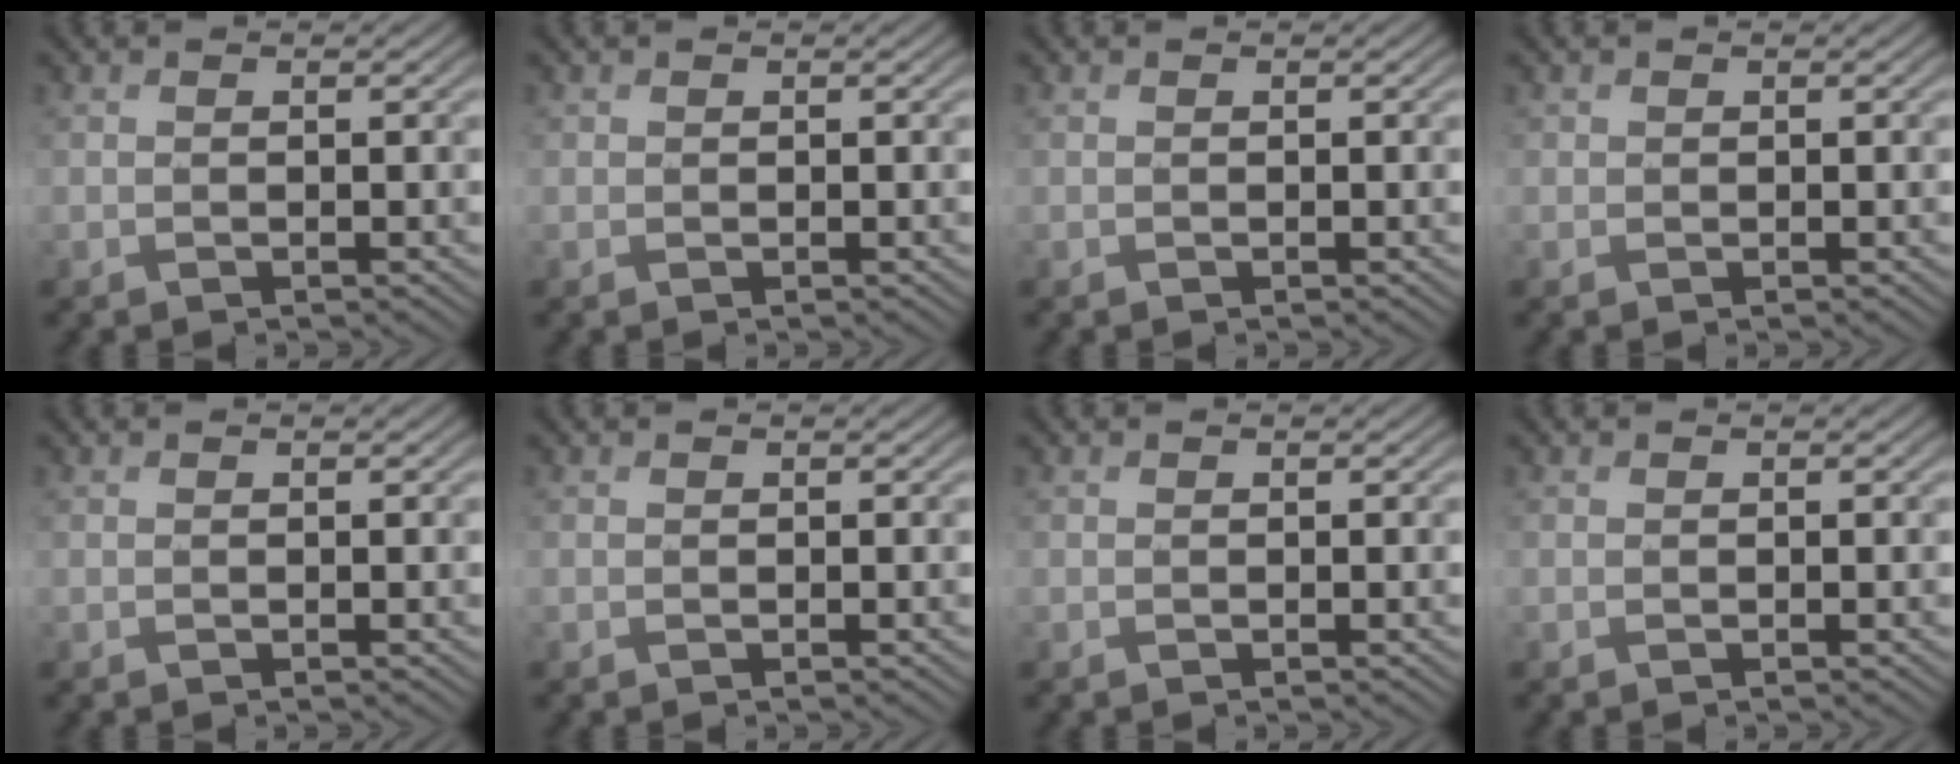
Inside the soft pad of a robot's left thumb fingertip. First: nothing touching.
{"total": 0.6, "force": [0.3, 0.5, 0.1], "torque": [-0.004, 0.000, 0.004]}
{"total": 0.0}
{"total": 0.9, "force": [0.3, 0.8, 0.2], "torque": [-0.006, -0.001, 0.003]}
{"total": 0.0}
{"total": 0.0}
{"total": 0.0}
{"total": 0.0}